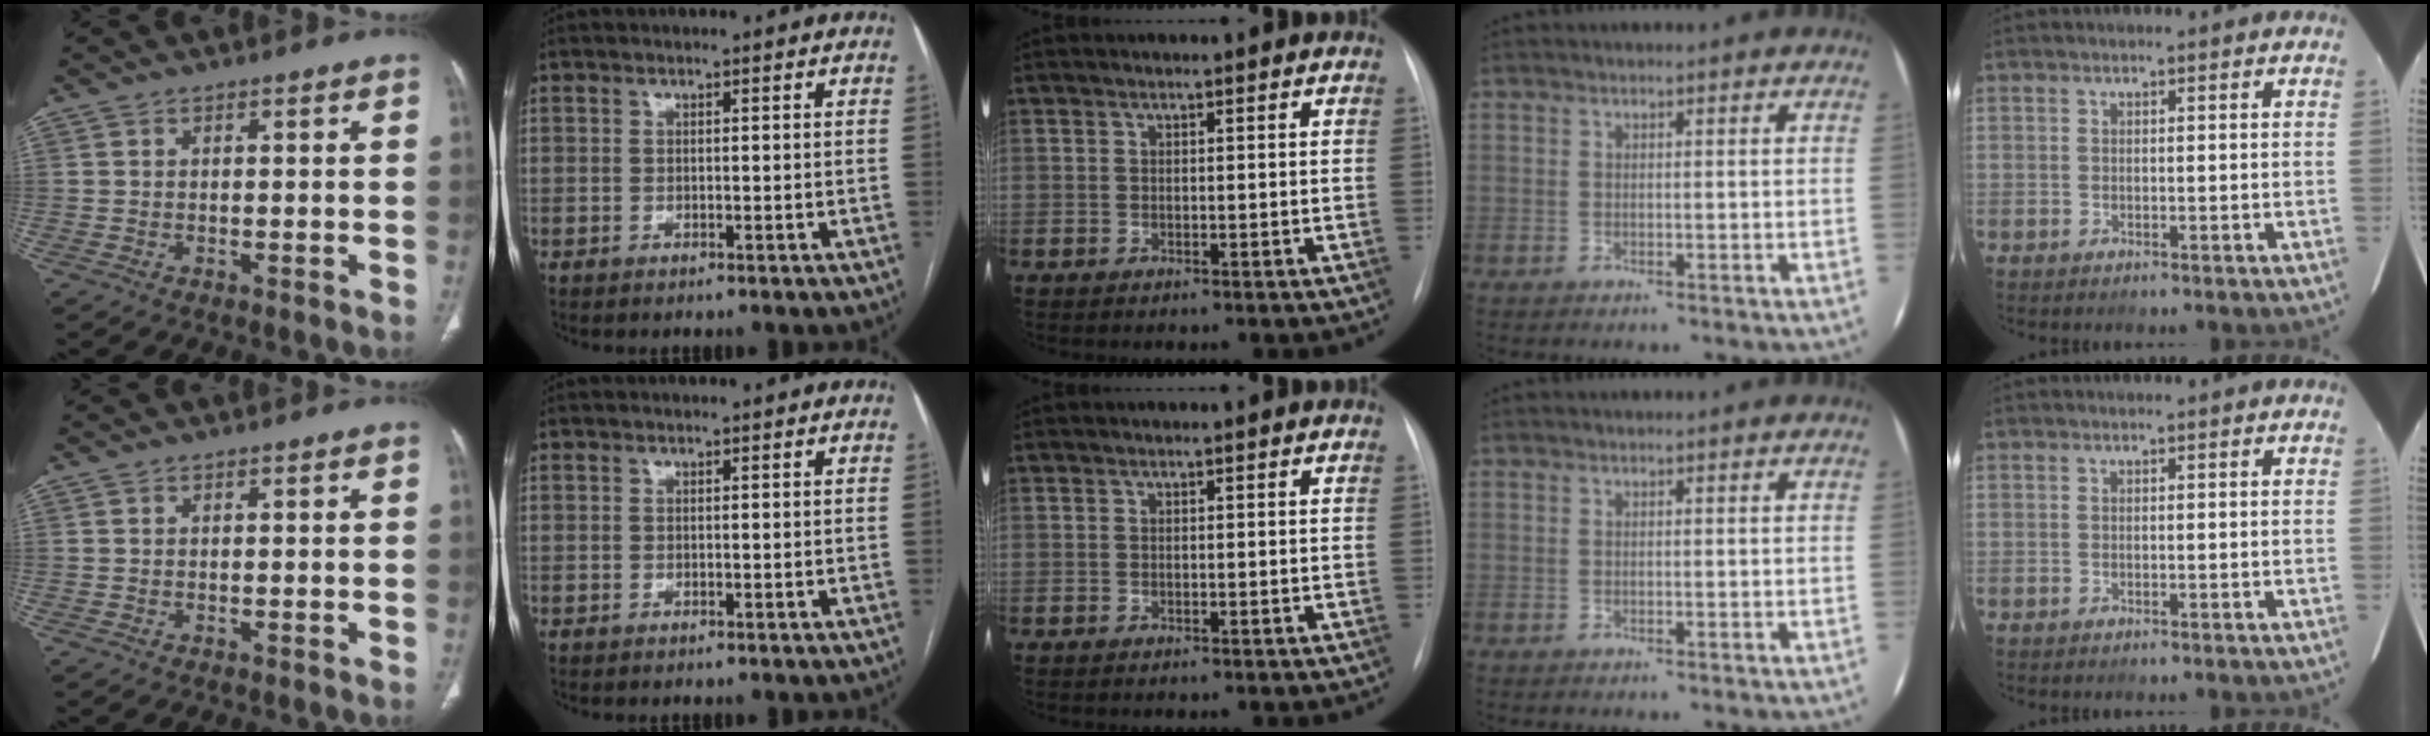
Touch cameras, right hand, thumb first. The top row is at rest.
{}